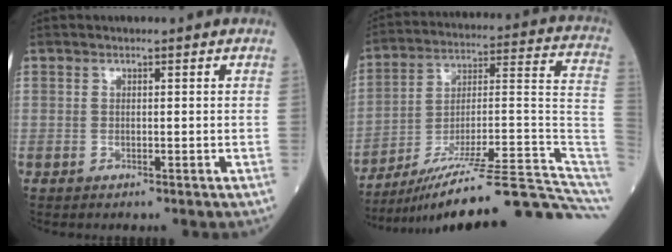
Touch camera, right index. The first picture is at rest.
{"total": 26.7, "force": [-21.1, 1.3, 16.2], "torque": [-0.149, 0.021, -0.318]}